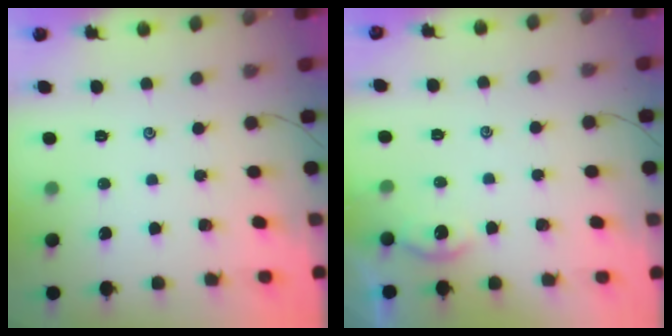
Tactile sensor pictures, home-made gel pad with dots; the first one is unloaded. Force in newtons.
{"total": 2.6, "press": 2.6, "slide": 0.3}